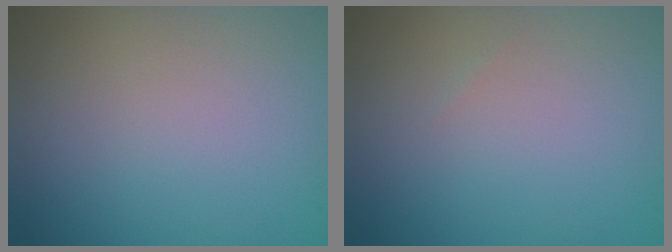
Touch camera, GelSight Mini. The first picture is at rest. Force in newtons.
{"total": 0.0}